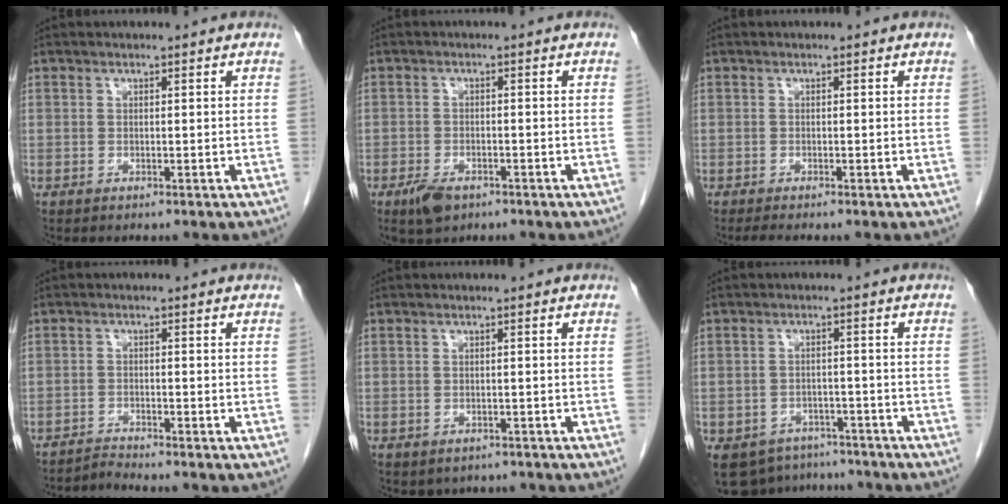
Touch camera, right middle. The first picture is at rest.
{"total": 3.9, "force": [-2.4, 1.9, 2.4], "torque": [-0.049, -0.004, -0.035]}
{"total": 1.3, "force": [-1.1, -0.2, 0.7], "torque": [-0.013, -0.003, -0.020]}
{"total": 2.0, "force": [-1.8, -0.8, -0.7], "torque": [0.017, -0.013, -0.033]}
{"total": 2.5, "force": [-1.8, 1.6, 0.6], "torque": [-0.007, 0.001, -0.018]}
{"total": 9.7, "force": [-7.6, 5.7, 1.9], "torque": [-0.036, 0.004, -0.101]}